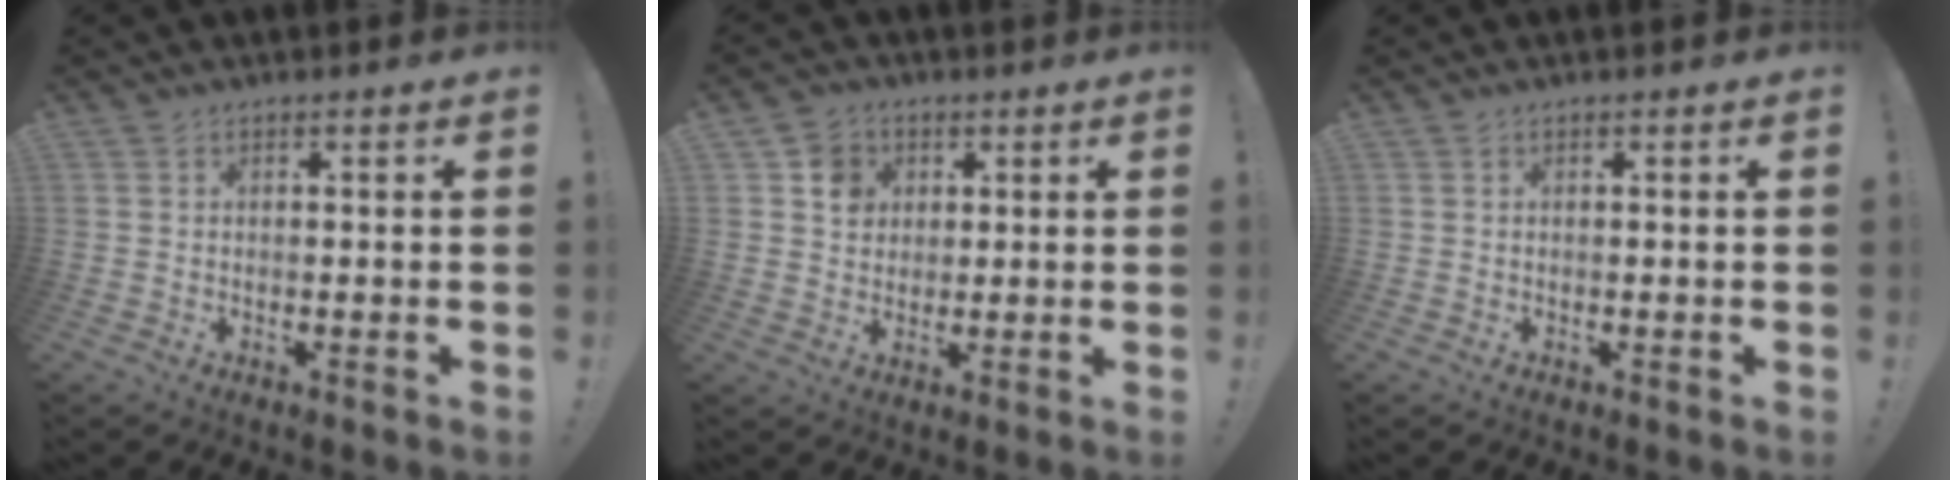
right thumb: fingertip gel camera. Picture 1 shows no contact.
{"total": 6.4, "force": [2.2, 5.8, 1.8], "torque": [-0.011, -0.008, 0.040]}
{"total": 0.0}